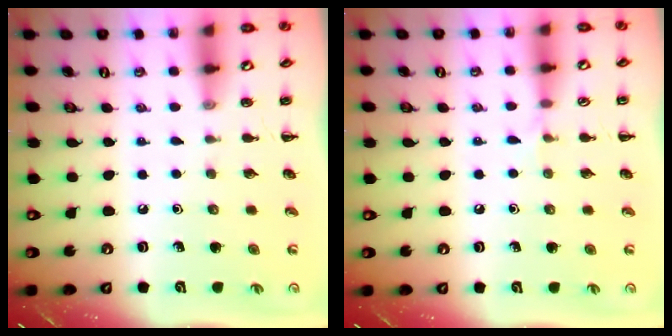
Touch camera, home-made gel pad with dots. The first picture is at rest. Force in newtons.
{"total": 4.1, "press": 3.8, "slide": 1.5}